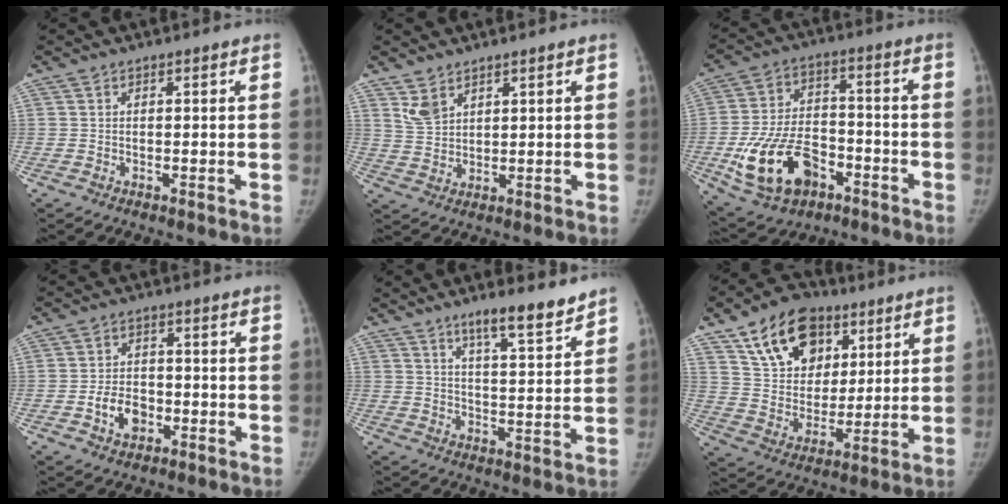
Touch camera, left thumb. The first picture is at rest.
{"total": 4.1, "force": [2.9, 2.3, 1.9], "torque": [-0.030, -0.013, 0.066]}
{"total": 16.9, "force": [-7.1, 10.6, 11.1], "torque": [-0.191, 0.033, -0.112]}
{"total": 6.2, "force": [-2.3, 4.4, 3.7], "torque": [-0.048, 0.016, -0.039]}
{"total": 9.0, "force": [7.0, 1.3, 5.6], "torque": [-0.074, -0.049, 0.112]}
{"total": 17.8, "force": [9.4, 12.2, 9.0], "torque": [-0.114, -0.024, 0.166]}